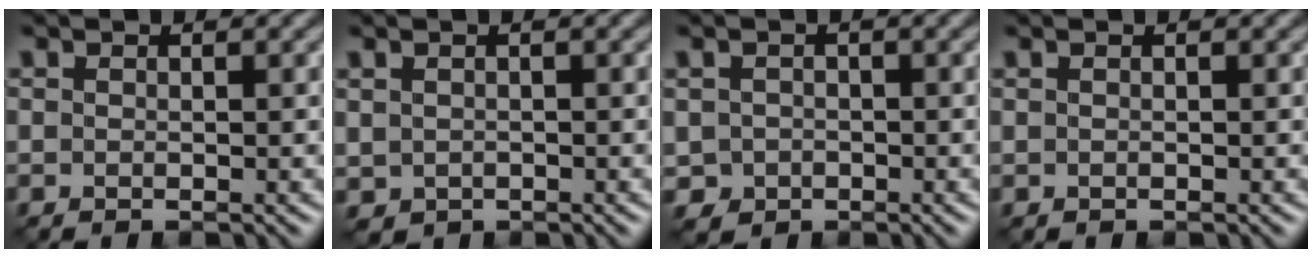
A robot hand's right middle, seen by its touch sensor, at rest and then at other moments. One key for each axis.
{"total": 1.0, "fx": -0.1, "fy": 0.9, "fz": 0.5, "tx": -0.016, "ty": -0.003, "tz": 0.000}
{"total": 1.9, "fx": -0.6, "fy": 1.7, "fz": 0.6, "tx": -0.016, "ty": -0.004, "tz": -0.010}
{"total": 0.0}